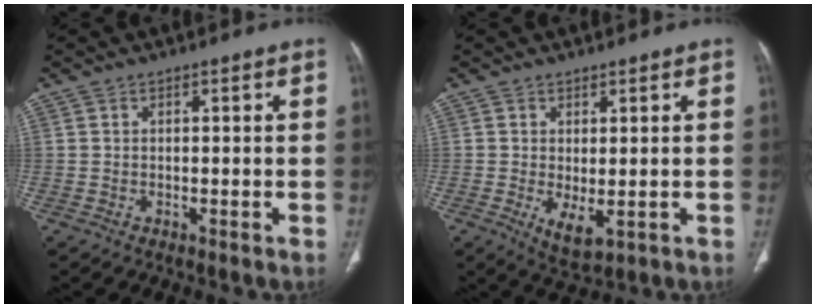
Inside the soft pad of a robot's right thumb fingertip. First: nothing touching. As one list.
[{"total": 4.5, "force": [-0.8, 1.9, 4.0], "torque": [-0.065, -0.015, -0.001]}]